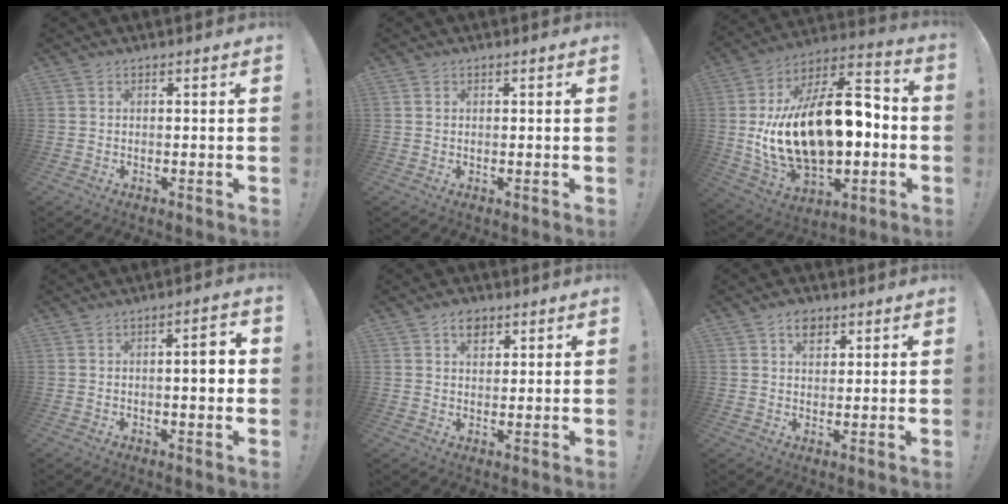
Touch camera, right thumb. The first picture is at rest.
{"total": 0.9, "force": [0.5, 0.7, 0.2], "torque": [-0.003, 0.001, 0.010]}
{"total": 26.6, "force": [-0.4, 15.1, 21.9], "torque": [-0.389, 0.001, 0.009]}
{"total": 5.1, "force": [0.0, 1.0, 5.0], "torque": [-0.066, -0.002, -0.006]}
{"total": 4.8, "force": [2.6, 3.3, 2.4], "torque": [-0.027, -0.004, 0.044]}
{"total": 4.8, "force": [2.6, 3.2, 2.5], "torque": [-0.028, -0.004, 0.044]}